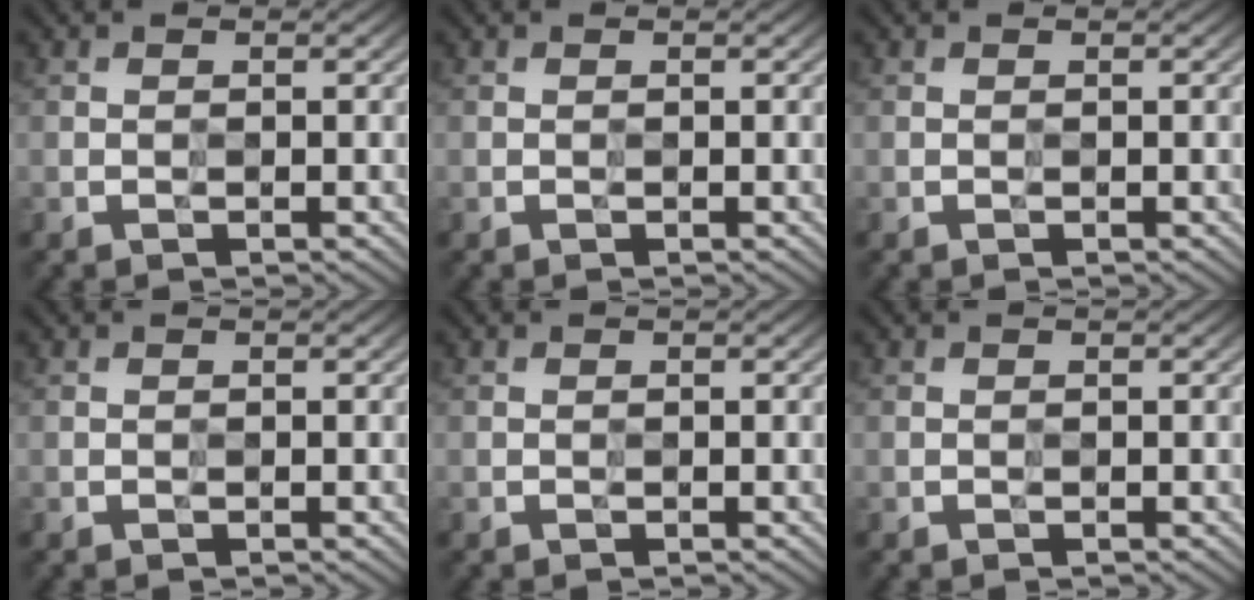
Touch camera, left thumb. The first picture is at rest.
{"total": 0.0}
{"total": 0.0}
{"total": 0.0}
{"total": 0.0}
{"total": 0.0}